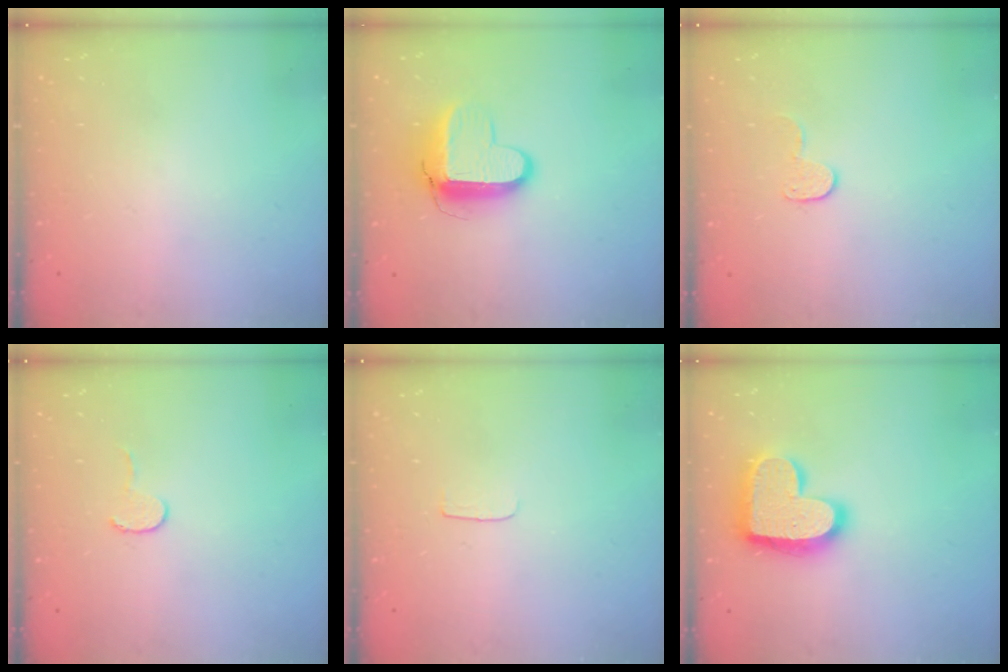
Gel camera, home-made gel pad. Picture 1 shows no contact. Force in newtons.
{"total": 10.3, "press": 10.3, "slide": 1.2}
{"total": 6.4, "press": 6.4, "slide": 0.4}
{"total": 3.9, "press": 3.9, "slide": 0.3}
{"total": 3.5, "press": 3.4, "slide": 0.4}
{"total": 18.7, "press": 18.7, "slide": 1.2}